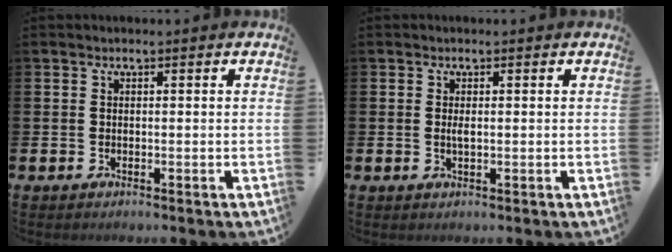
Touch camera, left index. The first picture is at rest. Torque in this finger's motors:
{"motor_torque": [0.36, 0.06, 0.01, 0.07]}